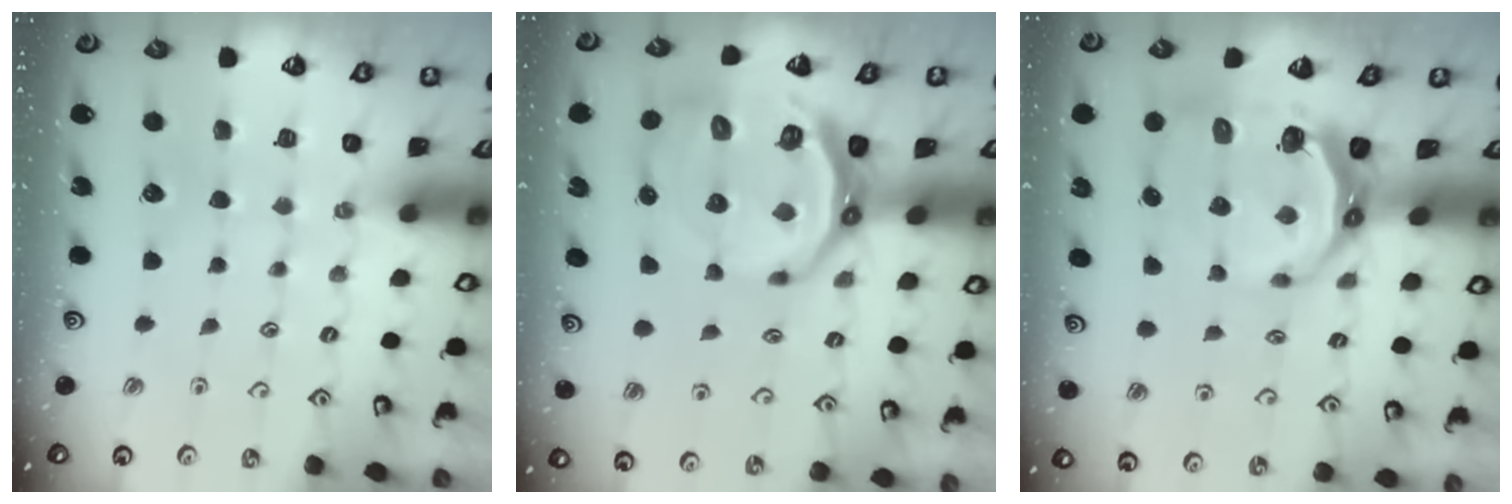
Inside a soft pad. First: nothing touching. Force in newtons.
{"total": 17.3, "press": 16.8, "slide": 4.4}
{"total": 10.7, "press": 9.9, "slide": 4.0}